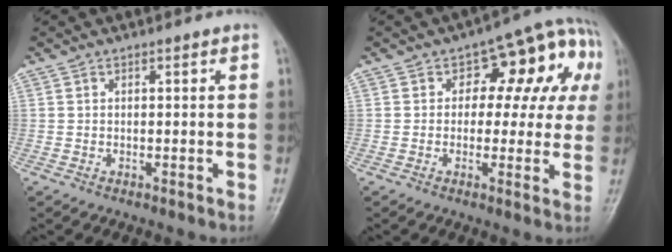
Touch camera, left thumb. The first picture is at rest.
{"total": 14.1, "force": [2.8, 8.7, 10.7], "torque": [-0.065, 0.035, 0.026]}